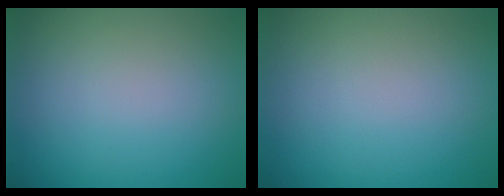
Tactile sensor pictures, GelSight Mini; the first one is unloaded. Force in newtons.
{"total": 0.0}